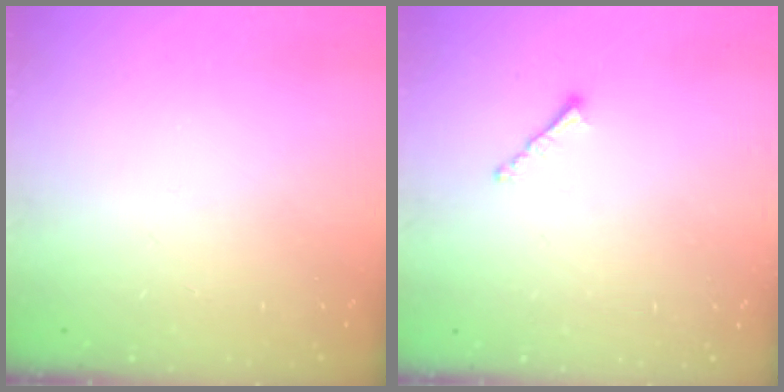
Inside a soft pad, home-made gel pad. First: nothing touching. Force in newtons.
{"total": 1.8, "press": 1.7, "slide": 0.5}